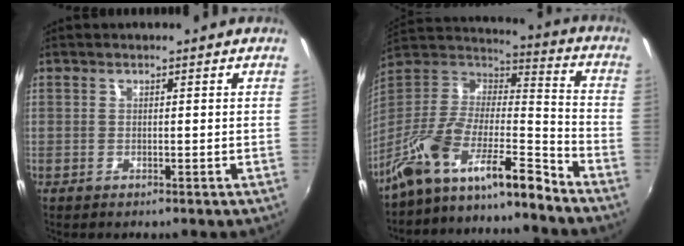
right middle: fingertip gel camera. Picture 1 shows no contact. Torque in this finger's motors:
{"motor_torque": [1.12, -1.02, 0.58, 0.21]}